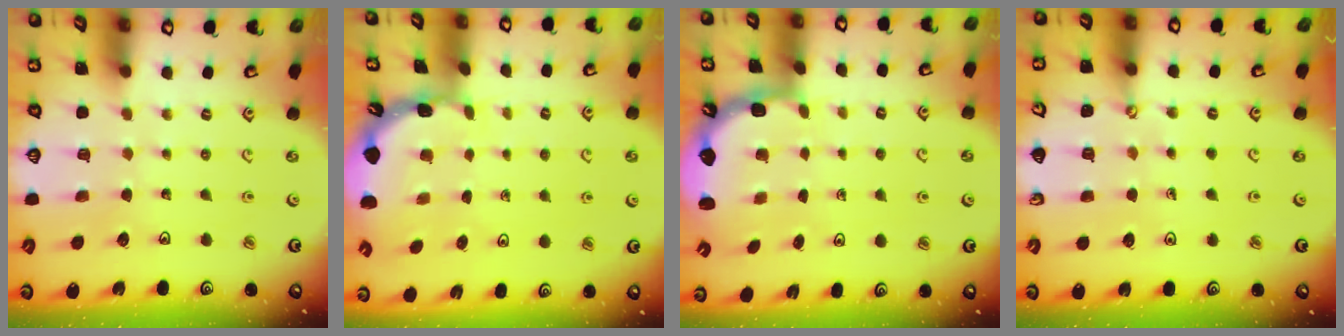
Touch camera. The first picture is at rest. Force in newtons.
{"total": 1.6, "press": 1.5, "slide": 0.3}
{"total": 2.6, "press": 2.3, "slide": 1.3}
{"total": 3.6, "press": 3.6, "slide": 0.3}